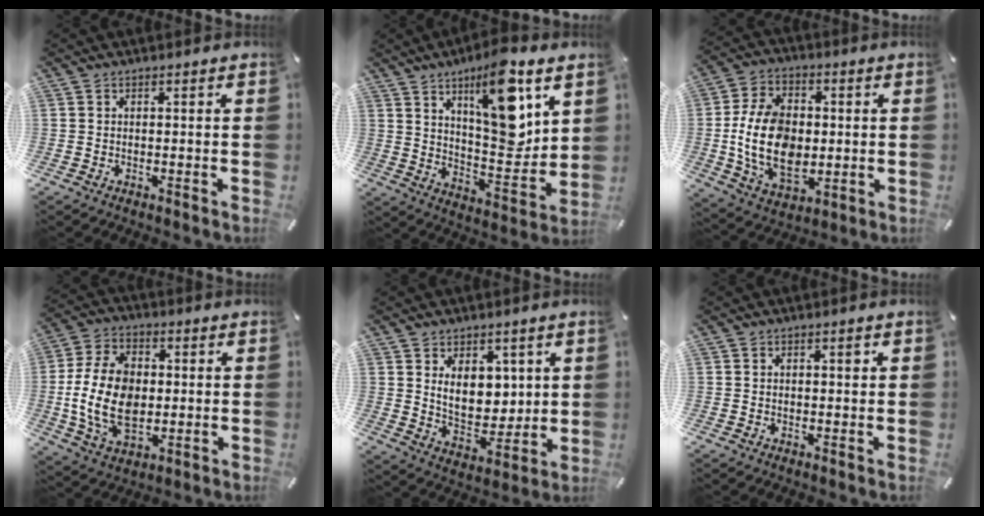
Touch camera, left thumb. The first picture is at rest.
{"total": 17.2, "force": [9.6, 6.2, 12.9], "torque": [-0.174, -0.065, 0.154]}
{"total": 16.4, "force": [-0.7, 11.8, 11.4], "torque": [-0.237, 0.000, -0.012]}
{"total": 15.9, "force": [-0.8, 11.3, 11.1], "torque": [-0.248, 0.004, -0.013]}
{"total": 10.0, "force": [3.7, 7.2, 5.9], "torque": [-0.090, -0.021, 0.067]}
{"total": 1.6, "force": [0.4, 0.7, 1.3], "torque": [-0.019, 0.001, 0.004]}